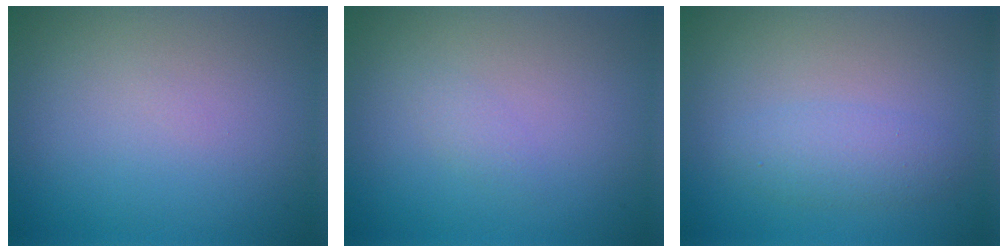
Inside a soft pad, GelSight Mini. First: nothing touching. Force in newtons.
{"total": 0.9, "press": 0.9, "slide": 0.0}
{"total": 2.2, "press": 2.2, "slide": 0.1}